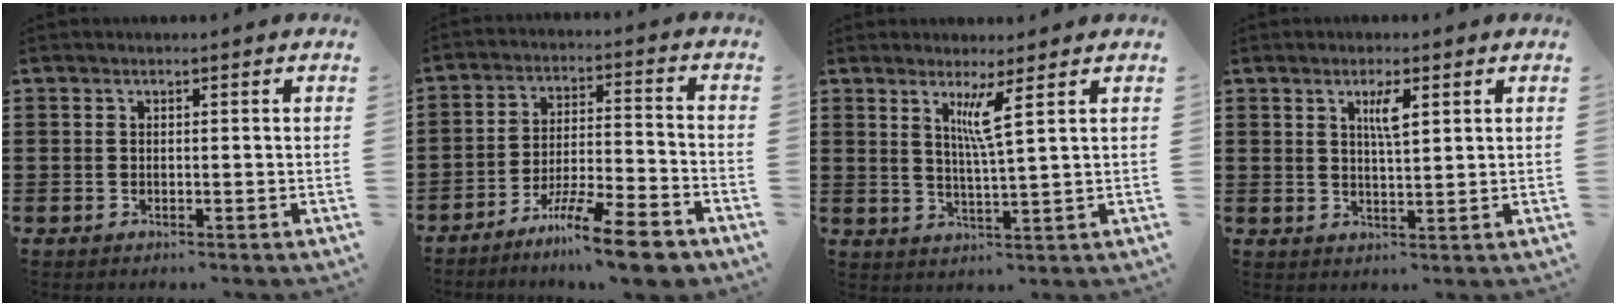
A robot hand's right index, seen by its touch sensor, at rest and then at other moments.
{"total": 11.2, "force": [-9.0, 1.1, 6.7], "torque": [-0.108, 0.025, -0.167]}
{"total": 4.4, "force": [2.3, -0.6, 3.7], "torque": [-0.073, -0.009, 0.035]}
{"total": 3.3, "force": [1.4, 0.7, 2.9], "torque": [-0.045, -0.001, 0.017]}